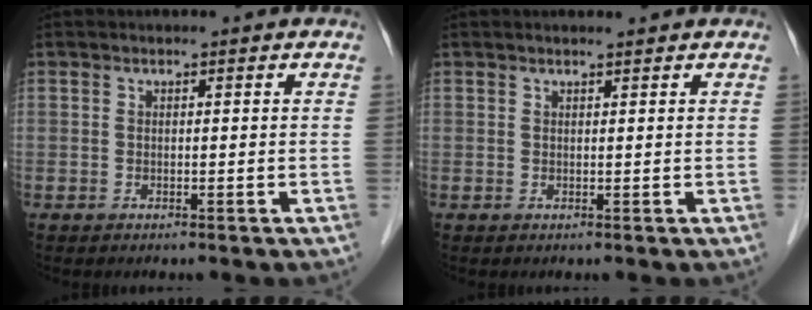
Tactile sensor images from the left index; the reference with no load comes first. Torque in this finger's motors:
{"motor_torque": [0.24, -0.25, 0.05, 0.01]}